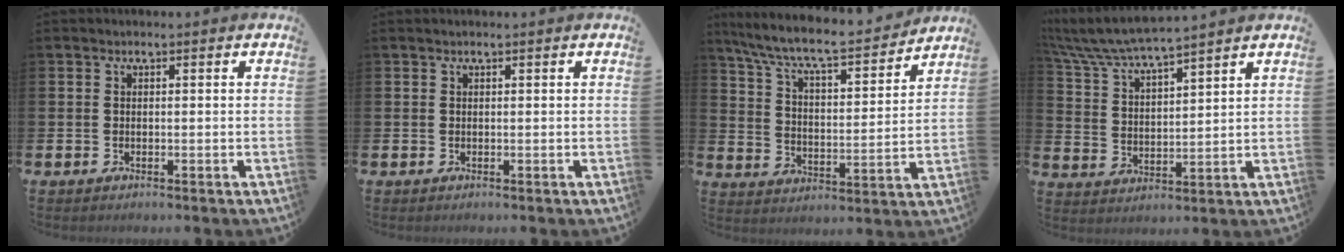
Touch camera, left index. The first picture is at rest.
{"total": 0.0}
{"total": 8.5, "force": [7.8, 1.2, 3.1], "torque": [-0.099, -0.055, 0.130]}
{"total": 6.1, "force": [5.9, 0.2, 1.6], "torque": [-0.062, -0.038, 0.101]}